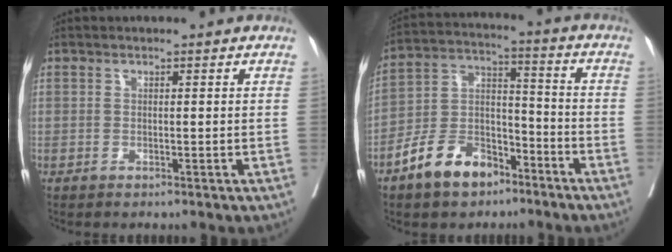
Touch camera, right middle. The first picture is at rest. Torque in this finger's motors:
{"motor_torque": [1.15, -0.99, 0.51, 0.15]}